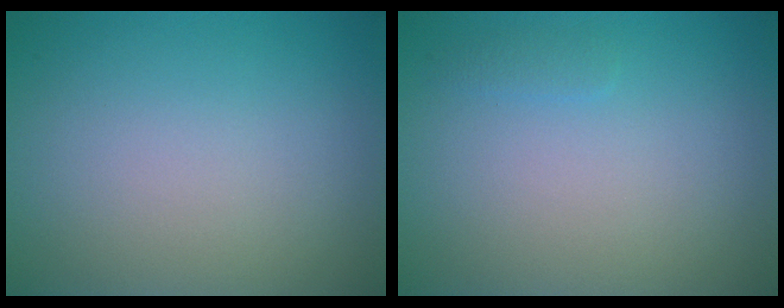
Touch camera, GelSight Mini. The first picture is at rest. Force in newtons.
{"total": 0.6, "press": 0.6, "slide": 0.0}